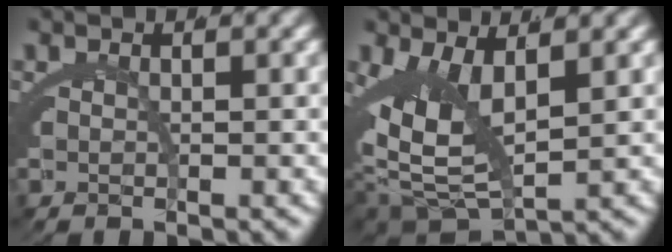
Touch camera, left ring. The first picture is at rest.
{"total": 9.0, "force": [-0.1, 5.6, 7.1], "torque": [-0.158, -0.045, 0.021]}